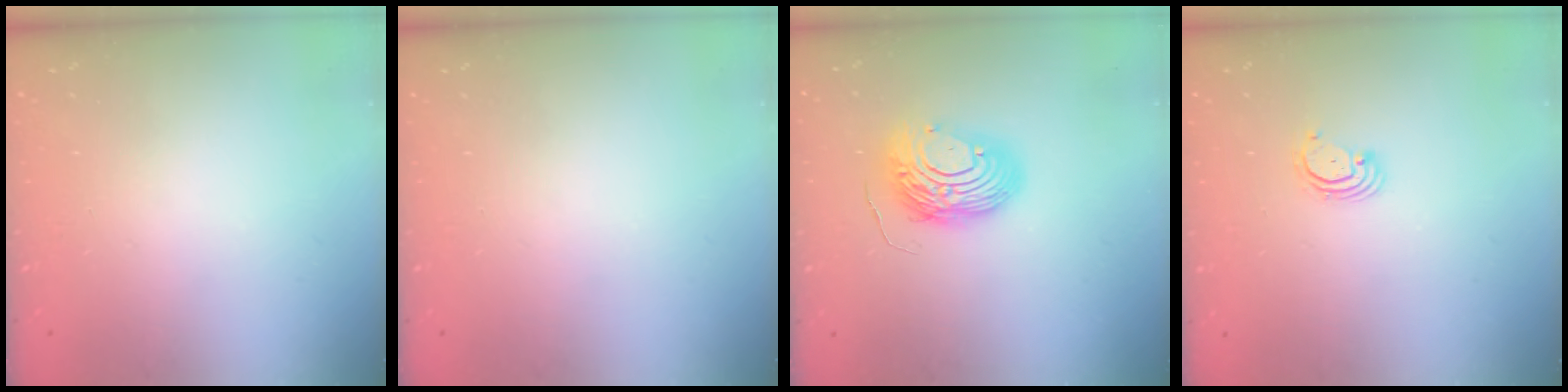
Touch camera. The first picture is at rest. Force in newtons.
{"total": 0.0}
{"total": 10.4, "press": 10.3, "slide": 1.1}
{"total": 3.0, "press": 3.0, "slide": 0.3}